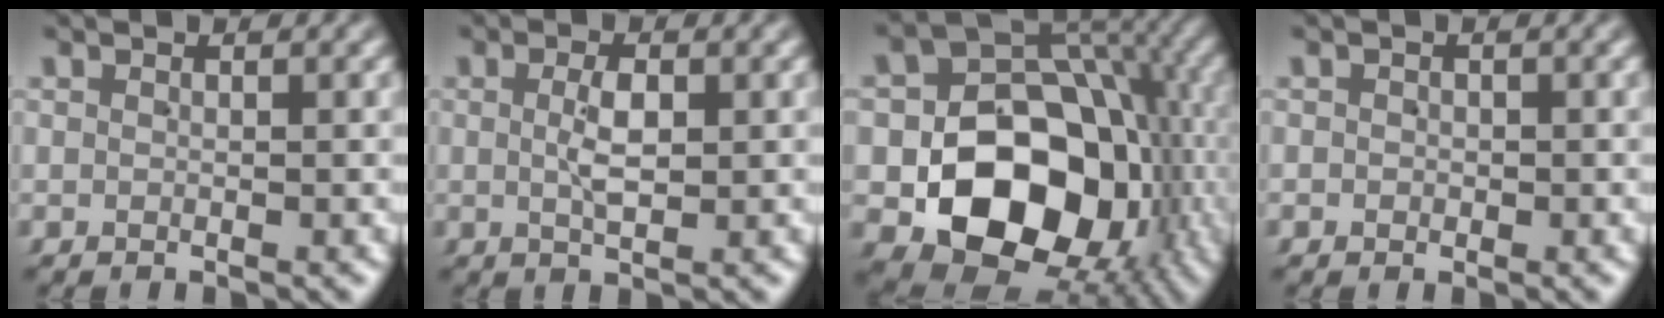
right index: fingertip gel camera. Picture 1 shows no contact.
{"total": 2.3, "force": [0.1, 0.8, 2.2], "torque": [-0.039, 0.001, 0.003]}
{"total": 19.7, "force": [-3.3, 14.3, 13.1], "torque": [-0.239, -0.065, -0.026]}
{"total": 0.8, "force": [-0.4, 0.7, 0.0], "torque": [0.000, -0.005, -0.005]}